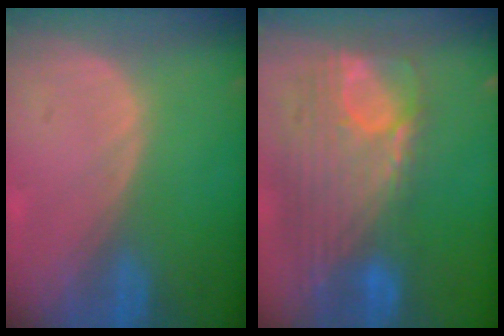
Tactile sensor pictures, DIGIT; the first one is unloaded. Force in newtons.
{"total": 12.3, "press": 10.4, "slide": 6.5}